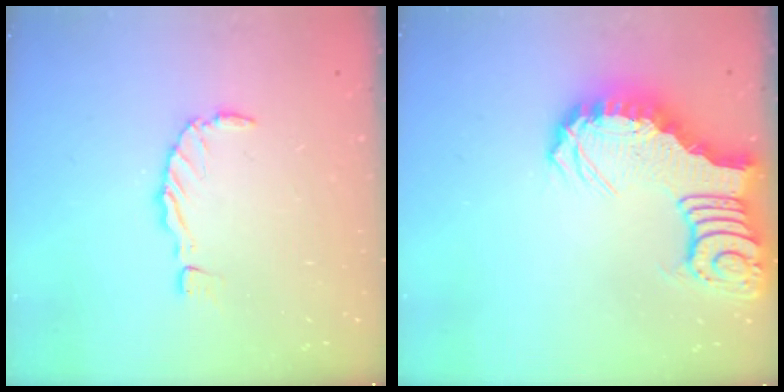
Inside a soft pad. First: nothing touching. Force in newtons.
{"total": 7.1, "press": 7.1, "slide": 1.0}